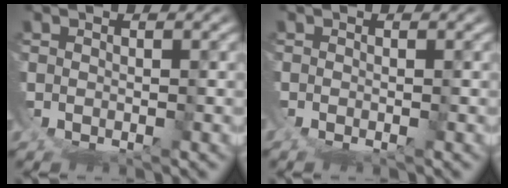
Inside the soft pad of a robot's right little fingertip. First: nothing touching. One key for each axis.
{"total": 0.6, "fx": -0.6, "fy": 0.0, "fz": 0.0, "tx": 0.001, "ty": -0.006, "tz": -0.010}